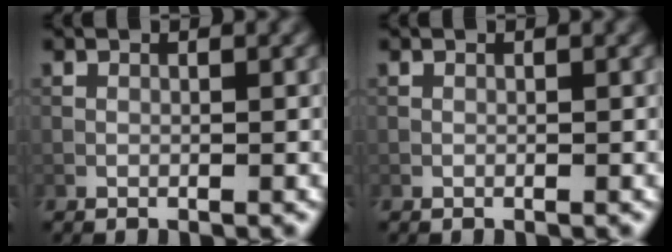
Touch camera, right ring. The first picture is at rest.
{"total": 0.0}